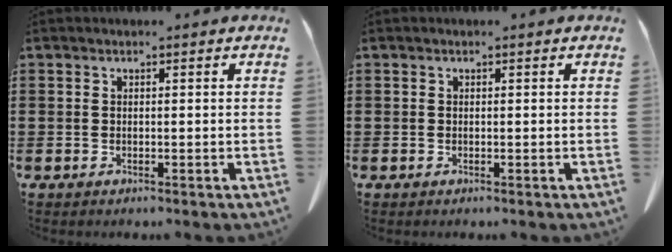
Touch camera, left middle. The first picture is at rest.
{"total": 0.0}